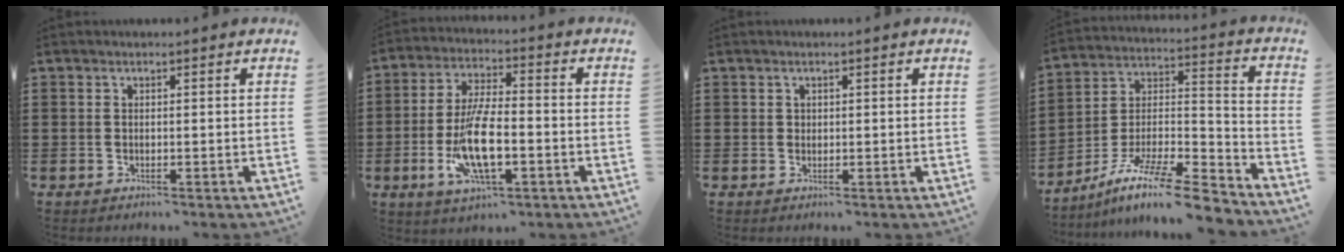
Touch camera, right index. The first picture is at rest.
{"total": 10.9, "force": [-2.9, 3.5, 9.9], "torque": [-0.207, -0.013, -0.053]}
{"total": 0.7, "force": [0.3, 0.6, 0.1], "torque": [-0.004, 0.003, 0.007]}
{"total": 11.7, "force": [-9.5, 1.6, 6.7], "torque": [-0.116, 0.017, -0.182]}